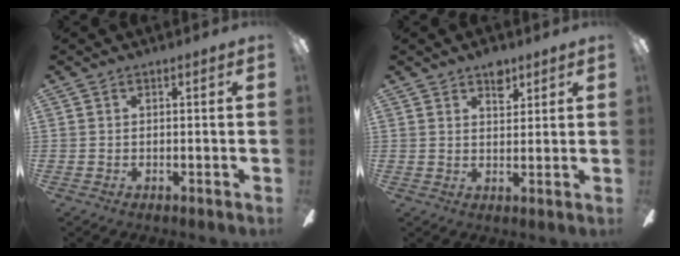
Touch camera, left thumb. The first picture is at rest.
{"total": 5.2, "force": [3.8, 2.7, 2.5], "torque": [-0.017, -0.021, 0.061]}